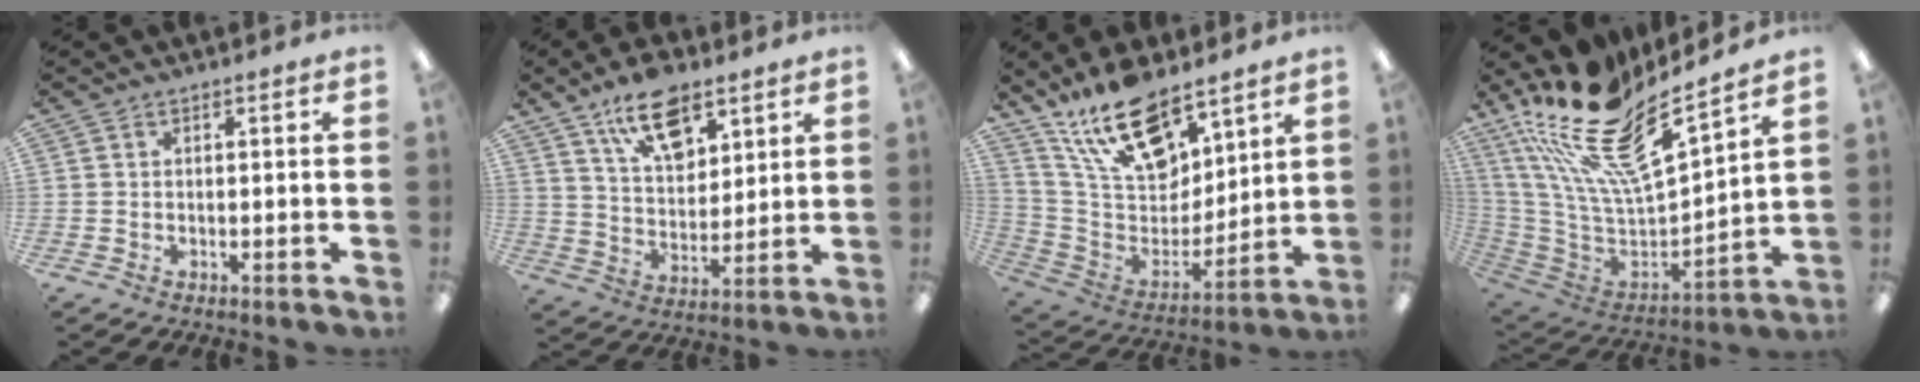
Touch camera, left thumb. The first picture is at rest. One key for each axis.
{"total": 13.9, "fx": 9.0, "fy": 7.3, "fz": 7.7, "tx": -0.116, "ty": -0.040, "tz": 0.161}
{"total": 20.2, "fx": 14.5, "fy": 9.4, "fz": 10.5, "tx": -0.185, "ty": -0.083, "tz": 0.259}
{"total": 23.5, "fx": 16.3, "fy": 8.3, "fz": 14.8, "tx": -0.273, "ty": -0.106, "tz": 0.283}